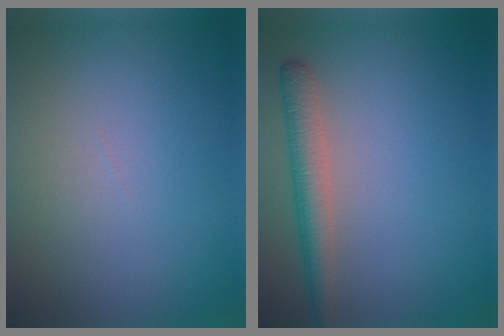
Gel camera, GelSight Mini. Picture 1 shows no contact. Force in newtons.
{"total": 3.3, "press": 3.3, "slide": 0.1}